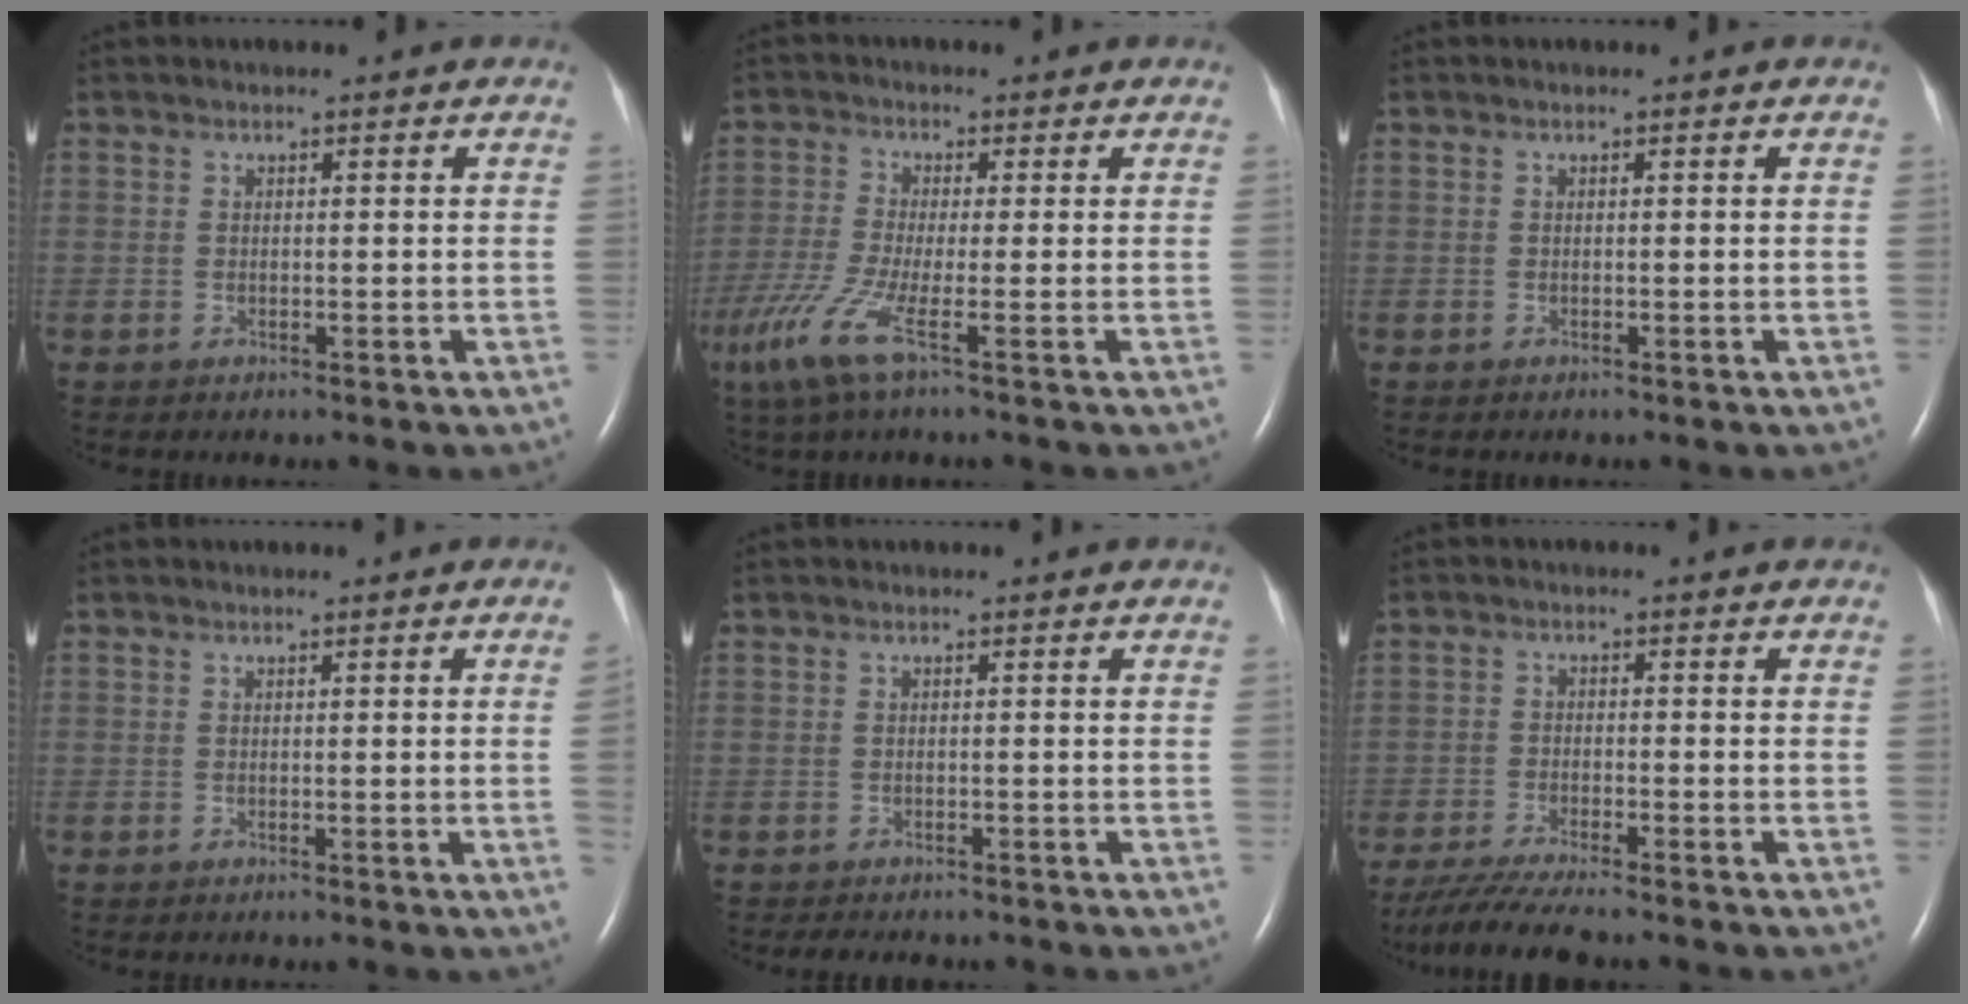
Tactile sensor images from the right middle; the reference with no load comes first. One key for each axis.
{"total": 7.0, "fx": -3.4, "fy": 0.0, "fz": 6.1, "tx": -0.144, "ty": -0.025, "tz": -0.073}
{"total": 0.0}
{"total": 1.7, "fx": -0.2, "fy": -0.8, "fz": 1.5, "tx": -0.018, "ty": -0.001, "tz": -0.002}
{"total": 3.7, "fx": -3.1, "fy": 1.2, "fz": 1.5, "tx": -0.026, "ty": -0.008, "tz": -0.037}
{"total": 7.7, "fx": -6.6, "fy": -0.1, "fz": 3.9, "tx": -0.065, "ty": -0.025, "tz": -0.113}